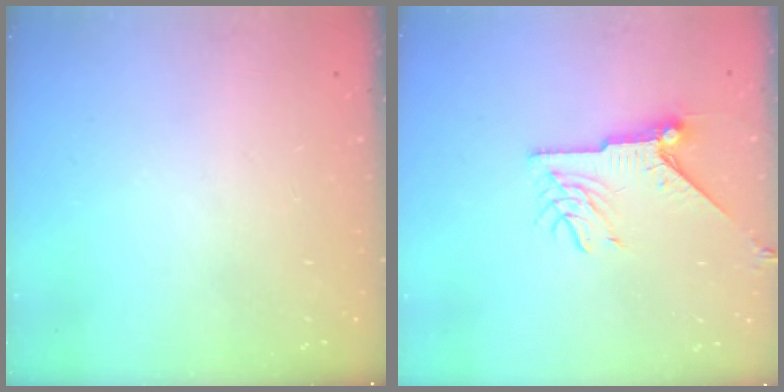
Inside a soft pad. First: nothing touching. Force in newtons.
{"total": 8.4, "press": 8.4, "slide": 0.0}